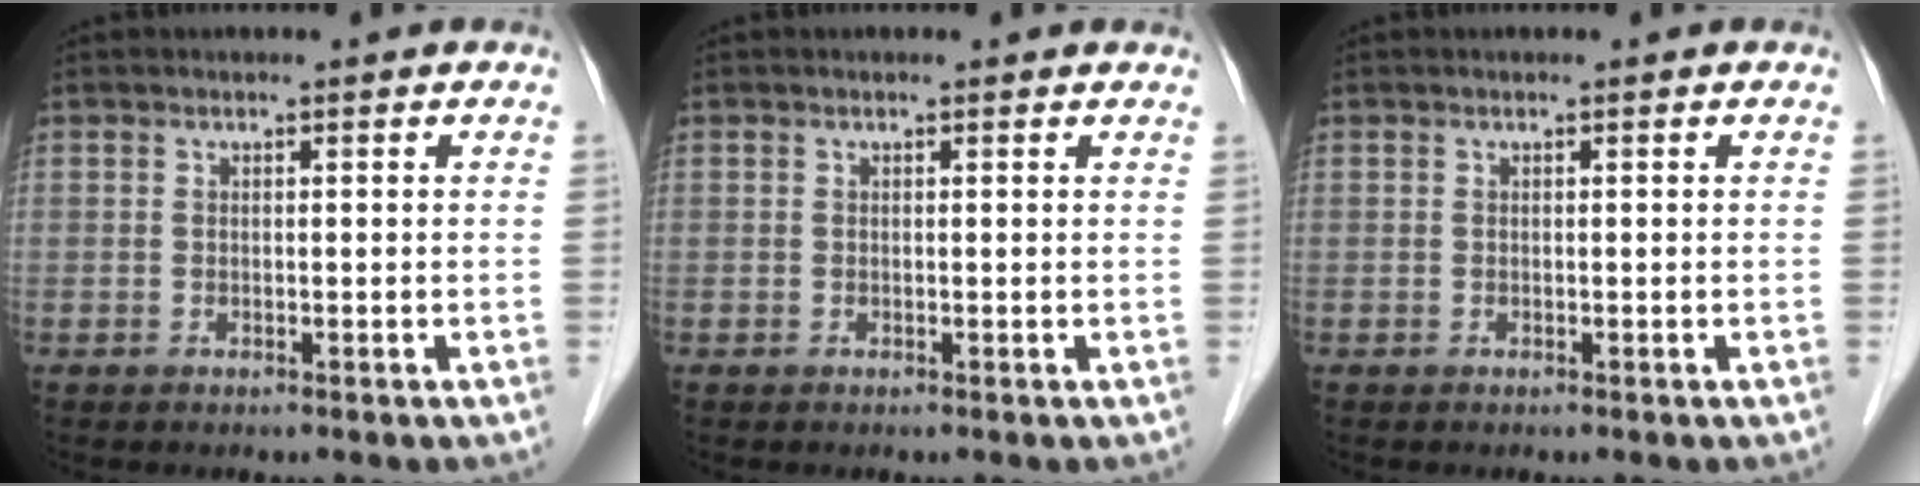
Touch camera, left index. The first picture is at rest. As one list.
[{"total": 0.7, "force": [0.6, 0.3, 0.1], "torque": [-0.009, -0.002, -0.002]}, {"total": 0.0}]